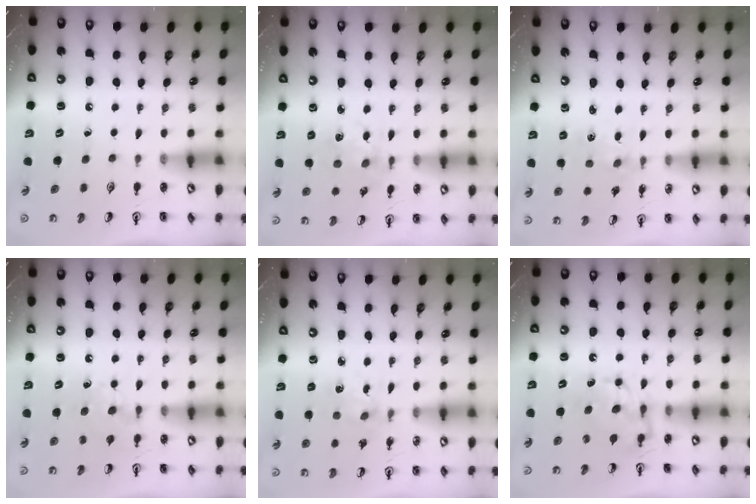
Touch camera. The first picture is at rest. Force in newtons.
{"total": 2.4, "press": 2.4, "slide": 0.5}
{"total": 0.0}
{"total": 6.0, "press": 6.0, "slide": 0.7}
{"total": 2.0, "press": 2.0, "slide": 0.2}
{"total": 8.0, "press": 8.0, "slide": 0.3}